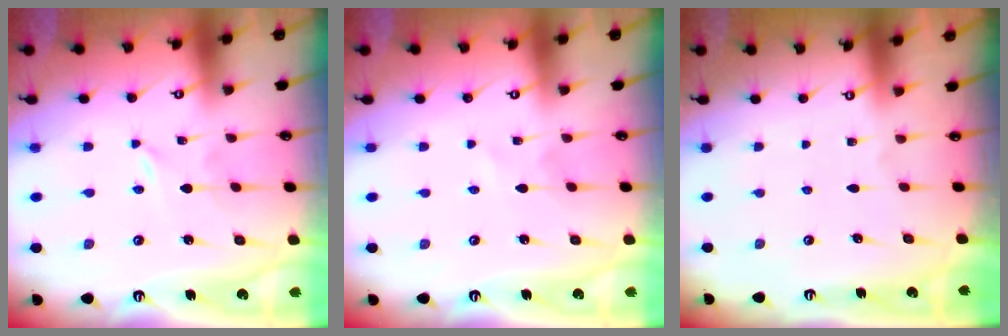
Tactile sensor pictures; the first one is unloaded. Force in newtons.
{"total": 1.2, "press": 1.2, "slide": 0.2}
{"total": 0.0}